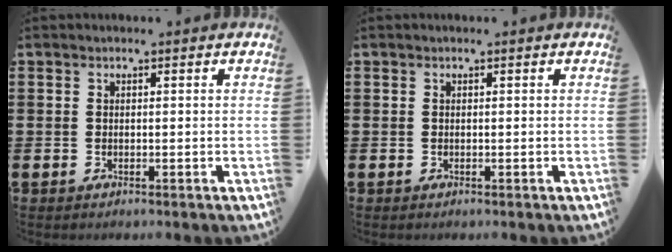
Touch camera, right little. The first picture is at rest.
{"total": 0.0}